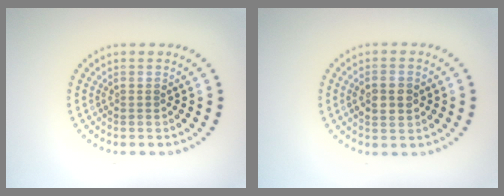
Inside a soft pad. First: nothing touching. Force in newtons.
{"total": 3.0, "press": 3.0, "slide": 0.3}